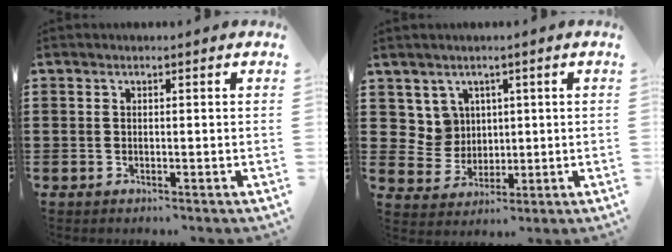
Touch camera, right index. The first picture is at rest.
{"total": 5.1, "force": [2.0, 4.5, 1.0], "torque": [-0.044, 0.011, 0.039]}